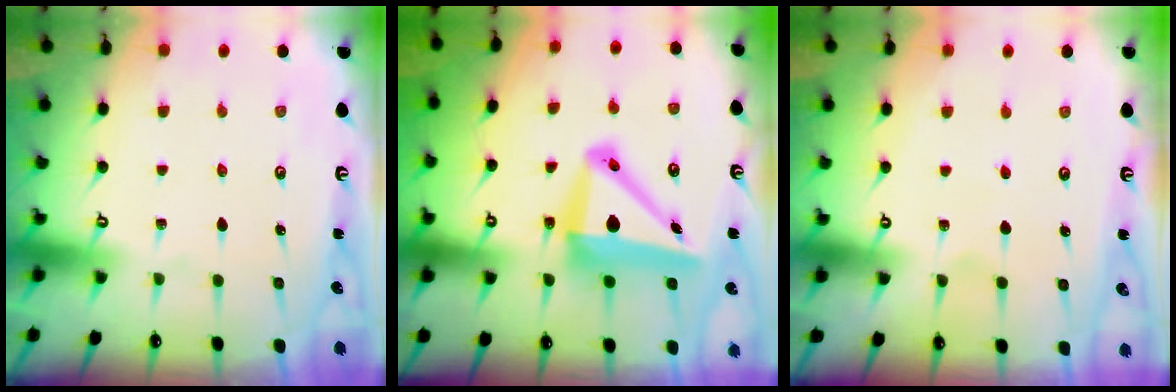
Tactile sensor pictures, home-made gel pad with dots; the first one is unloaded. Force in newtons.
{"total": 12.3, "press": 11.9, "slide": 2.8}
{"total": 3.3, "press": 3.3, "slide": 0.5}